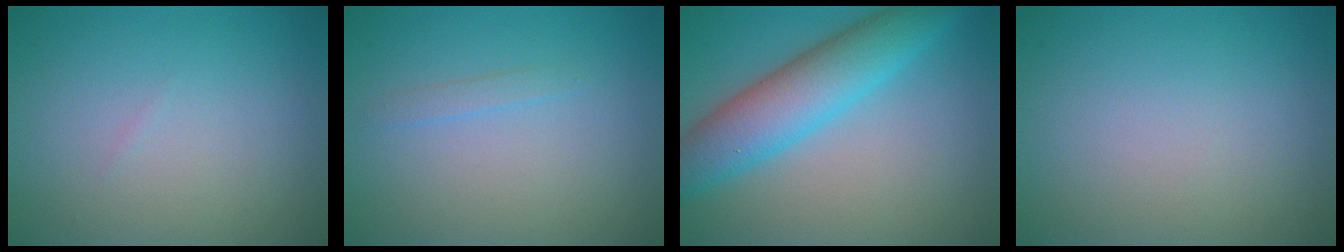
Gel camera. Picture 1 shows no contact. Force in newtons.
{"total": 0.8, "press": 0.8, "slide": 0.1}
{"total": 7.0, "press": 7.0, "slide": 0.1}
{"total": 0.0}